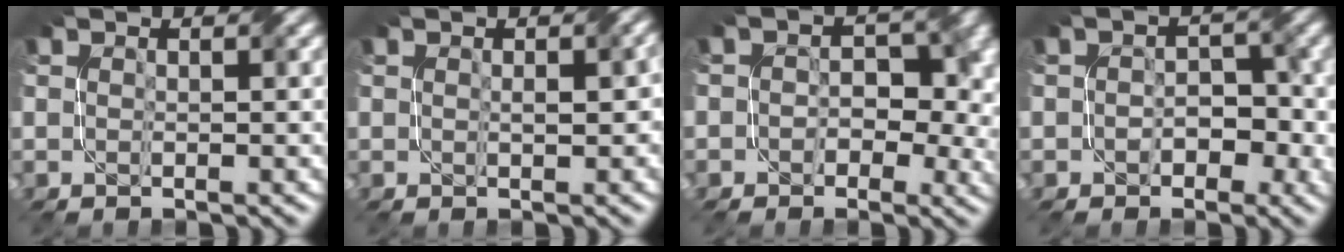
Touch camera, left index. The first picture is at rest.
{"total": 1.5, "force": [0.1, 0.7, 1.3], "torque": [-0.020, 0.003, 0.012]}
{"total": 5.1, "force": [-0.4, 3.9, 3.3], "torque": [-0.019, -0.002, -0.004]}
{"total": 2.9, "force": [-0.9, 2.2, 1.7], "torque": [-0.008, 0.008, -0.007]}